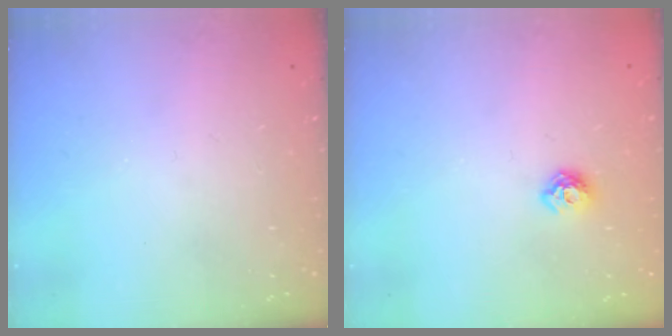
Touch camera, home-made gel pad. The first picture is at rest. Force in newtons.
{"total": 6.8, "press": 6.7, "slide": 1.0}